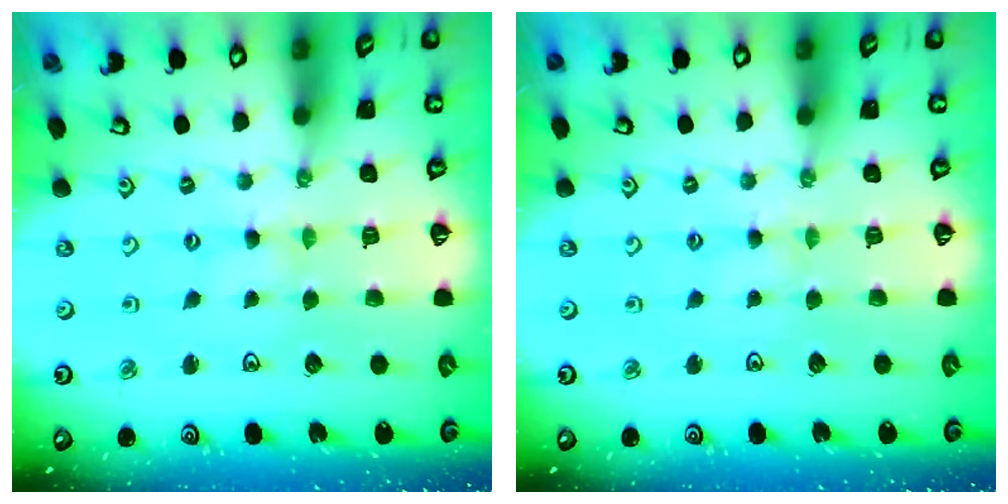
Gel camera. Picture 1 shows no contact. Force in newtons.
{"total": 2.6, "press": 2.6, "slide": 0.4}